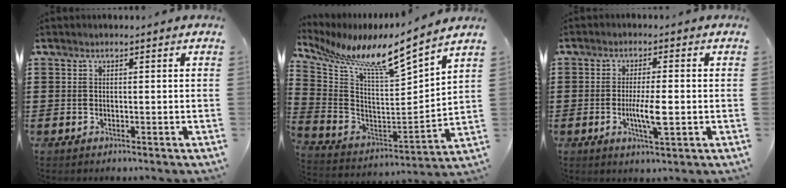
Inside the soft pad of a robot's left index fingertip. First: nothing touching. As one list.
[{"total": 8.8, "force": [7.5, -0.2, 4.6], "torque": [-0.126, -0.066, 0.113]}, {"total": 5.7, "force": [-0.9, 1.0, 5.5], "torque": [-0.106, -0.004, -0.020]}]